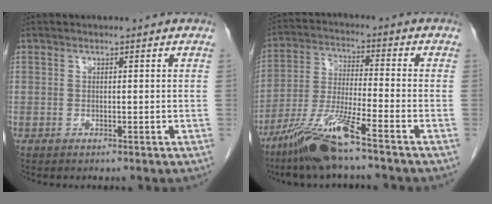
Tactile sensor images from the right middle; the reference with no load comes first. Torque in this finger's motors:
{"motor_torque": [1.28, -0.85, 0.45, 0.18]}